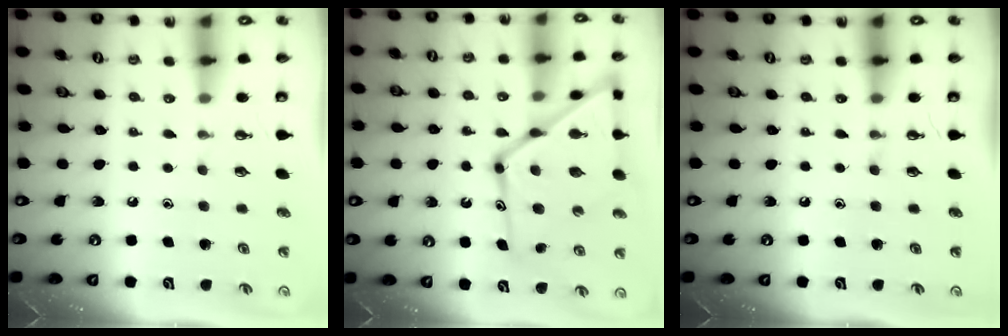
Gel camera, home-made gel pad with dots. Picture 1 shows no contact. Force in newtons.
{"total": 23.0, "press": 22.9, "slide": 1.8}
{"total": 0.0}